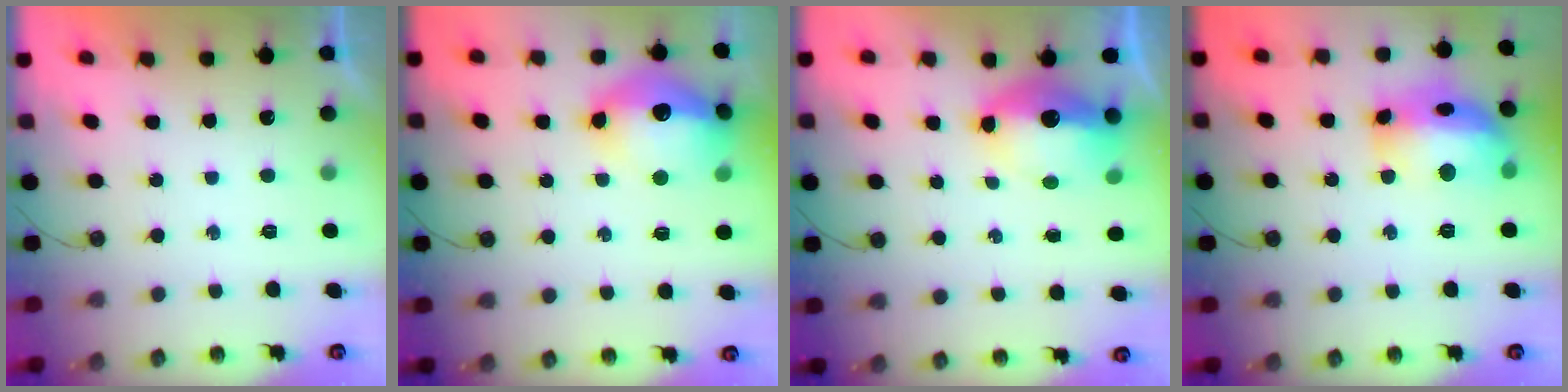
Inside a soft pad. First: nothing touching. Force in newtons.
{"total": 17.8, "press": 17.7, "slide": 1.7}
{"total": 12.1, "press": 12.0, "slide": 1.6}
{"total": 17.7, "press": 17.6, "slide": 1.4}